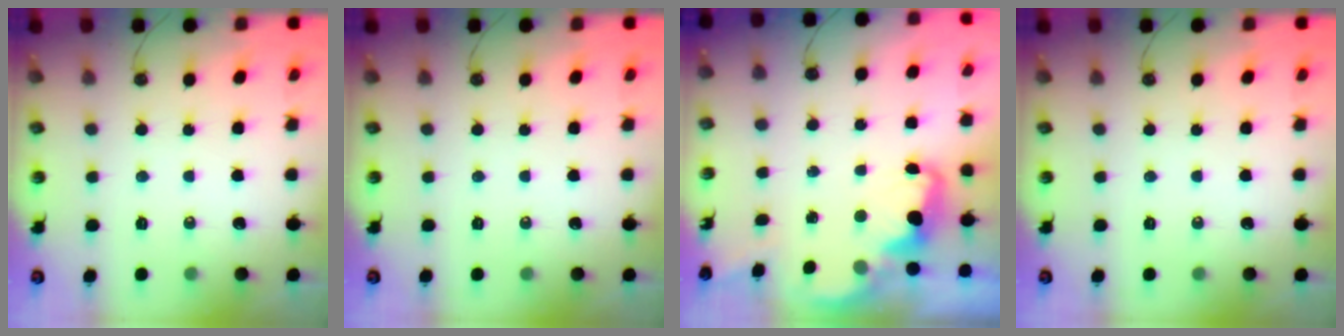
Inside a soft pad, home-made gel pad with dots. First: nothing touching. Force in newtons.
{"total": 0.0}
{"total": 2.7, "press": 2.6, "slide": 0.6}
{"total": 0.0}